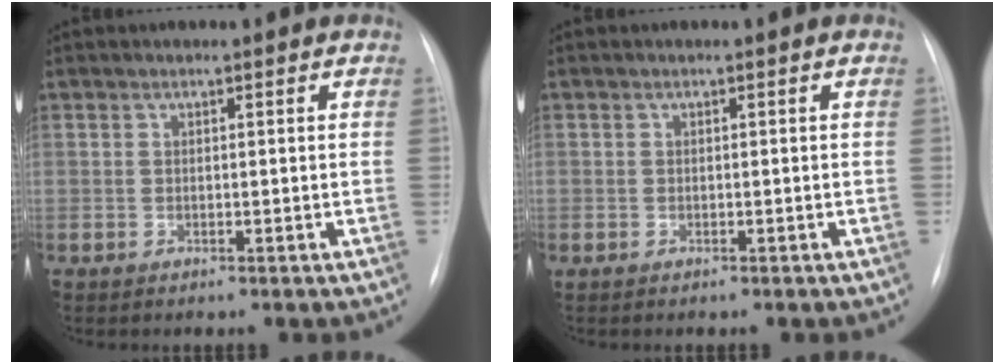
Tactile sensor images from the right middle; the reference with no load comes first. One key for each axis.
{"total": 0.0}